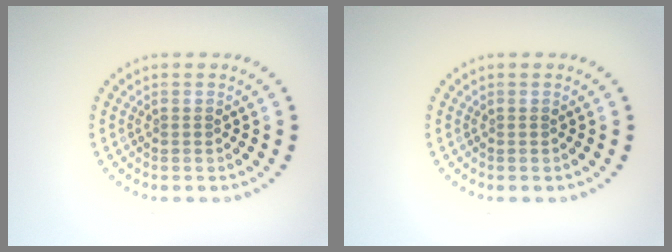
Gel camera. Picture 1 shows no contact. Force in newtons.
{"total": 0.0}